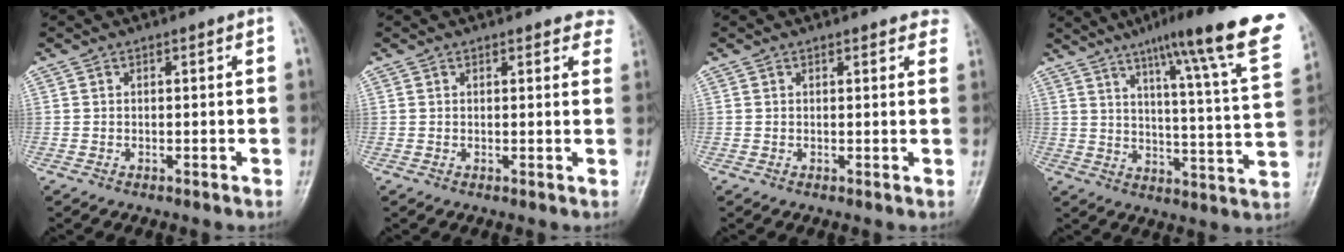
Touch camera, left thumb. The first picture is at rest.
{"total": 5.3, "force": [4.9, 1.8, 1.3], "torque": [0.021, -0.015, 0.033]}
{"total": 4.0, "force": [3.6, 1.3, 1.2], "torque": [0.011, -0.010, 0.024]}
{"total": 23.0, "force": [15.0, 2.4, 17.3], "torque": [-0.226, -0.054, 0.198]}